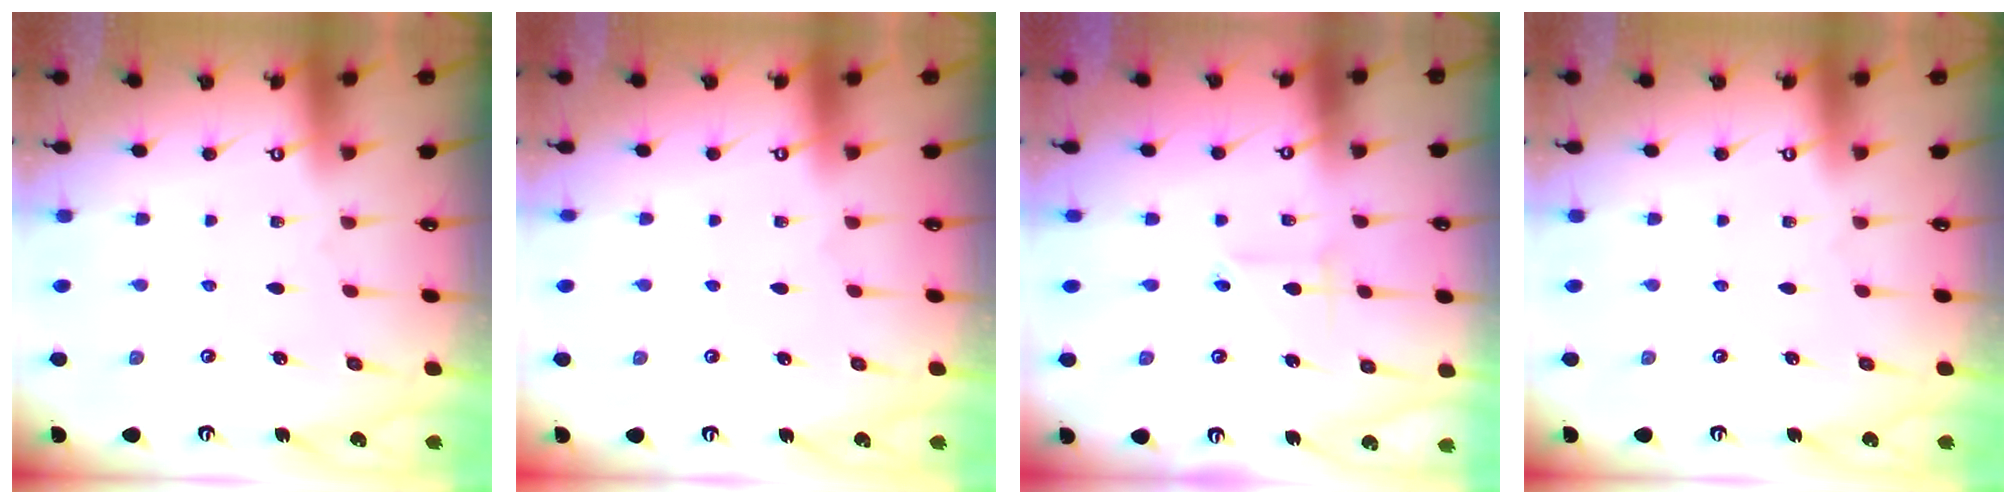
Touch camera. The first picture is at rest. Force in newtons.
{"total": 0.0}
{"total": 2.5, "press": 2.5, "slide": 0.1}
{"total": 0.0}